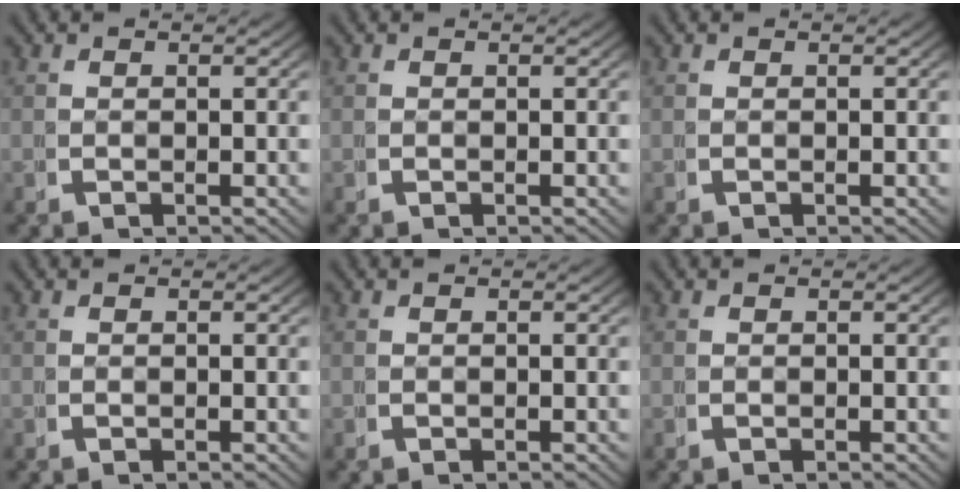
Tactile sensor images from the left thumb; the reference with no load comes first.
{"total": 0.0}
{"total": 0.0}
{"total": 0.0}
{"total": 0.0}
{"total": 0.0}